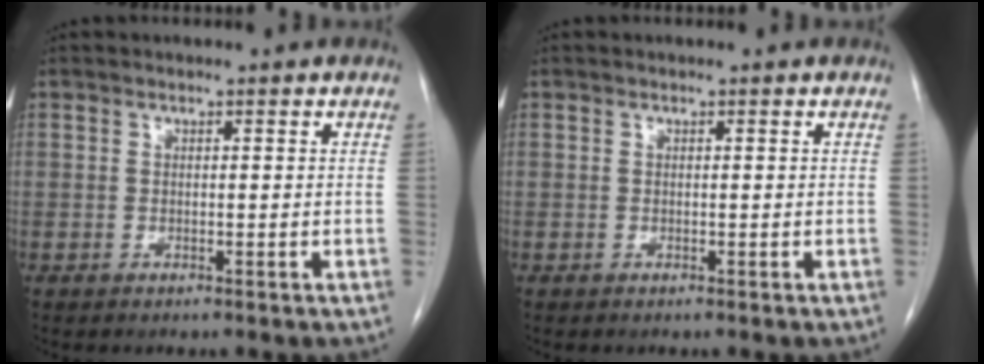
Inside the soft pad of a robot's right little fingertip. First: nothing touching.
{"total": 0.0}